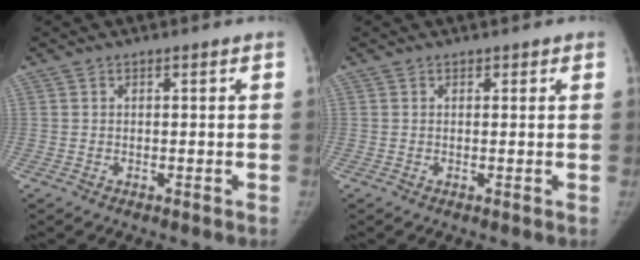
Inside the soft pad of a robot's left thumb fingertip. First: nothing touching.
{"total": 0.8, "force": [0.6, 0.5, 0.3], "torque": [0.006, -0.003, 0.005]}